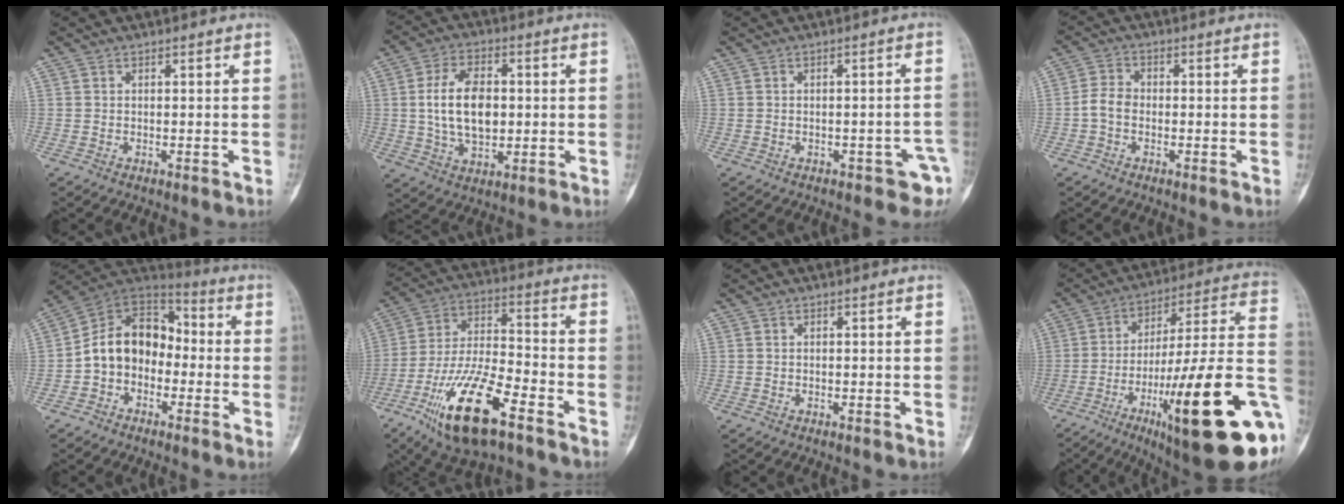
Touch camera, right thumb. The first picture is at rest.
{"total": 12.1, "force": [0.8, 7.3, 9.6], "torque": [-0.161, 0.002, 0.019]}
{"total": 4.6, "force": [-2.4, 2.5, 3.0], "torque": [-0.019, 0.021, -0.027]}
{"total": 3.8, "force": [-1.0, 2.8, 2.4], "torque": [-0.044, 0.014, -0.027]}
{"total": 13.1, "force": [-2.2, 10.1, 8.0], "torque": [-0.109, 0.057, -0.053]}
{"total": 18.8, "force": [-10.3, 6.4, 14.4], "torque": [-0.277, 0.050, -0.186]}
{"total": 0.0}
{"total": 31.2, "force": [-9.9, 6.4, 28.8], "torque": [-0.376, 0.027, -0.144]}